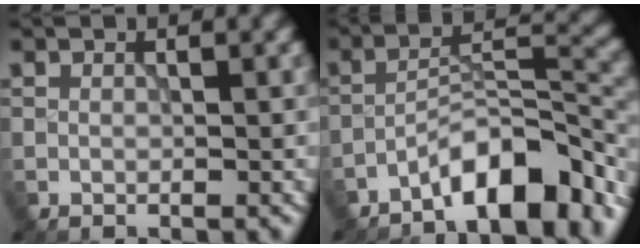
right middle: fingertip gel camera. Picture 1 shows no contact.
{"total": 8.4, "force": [-6.0, 2.3, 5.4], "torque": [-0.076, 0.013, -0.105]}